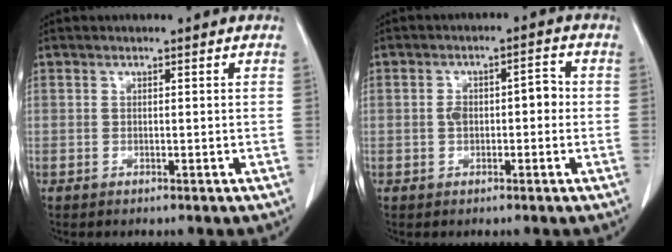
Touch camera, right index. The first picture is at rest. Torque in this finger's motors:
{"motor_torque": [0.09, 0.03, 0.03, 0.01]}